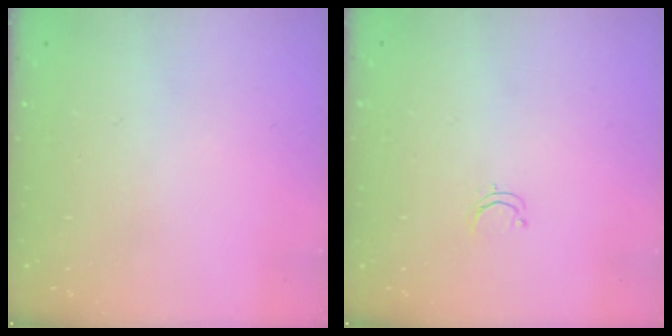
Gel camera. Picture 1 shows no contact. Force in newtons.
{"total": 2.4, "press": 2.4, "slide": 0.2}